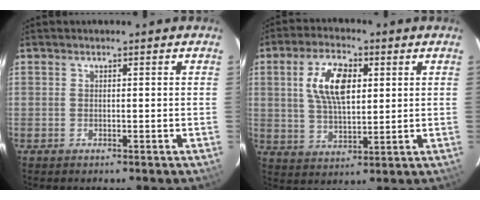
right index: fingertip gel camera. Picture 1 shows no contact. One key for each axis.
{"total": 10.5, "fx": 2.8, "fy": 5.0, "fz": 8.8, "tx": -0.169, "ty": 0.012, "tz": 0.054}